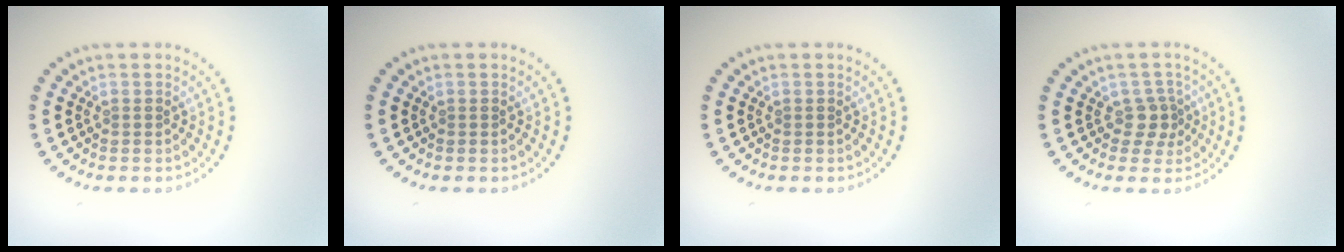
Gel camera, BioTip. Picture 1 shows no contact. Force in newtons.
{"total": 0.0}
{"total": 0.0}
{"total": 2.1, "press": 1.6, "slide": 1.3}